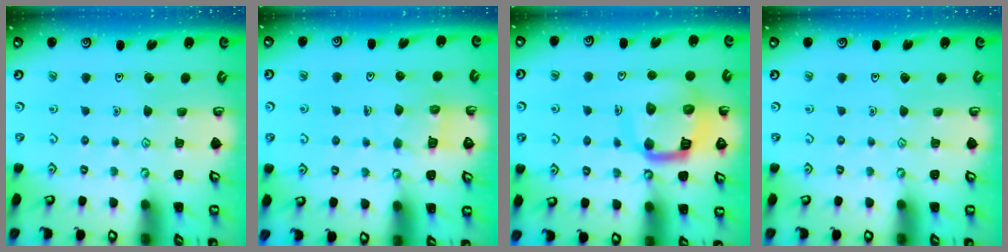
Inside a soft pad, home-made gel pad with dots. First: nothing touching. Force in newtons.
{"total": 7.1, "press": 7.1, "slide": 0.4}
{"total": 13.2, "press": 13.1, "slide": 1.7}
{"total": 0.0}